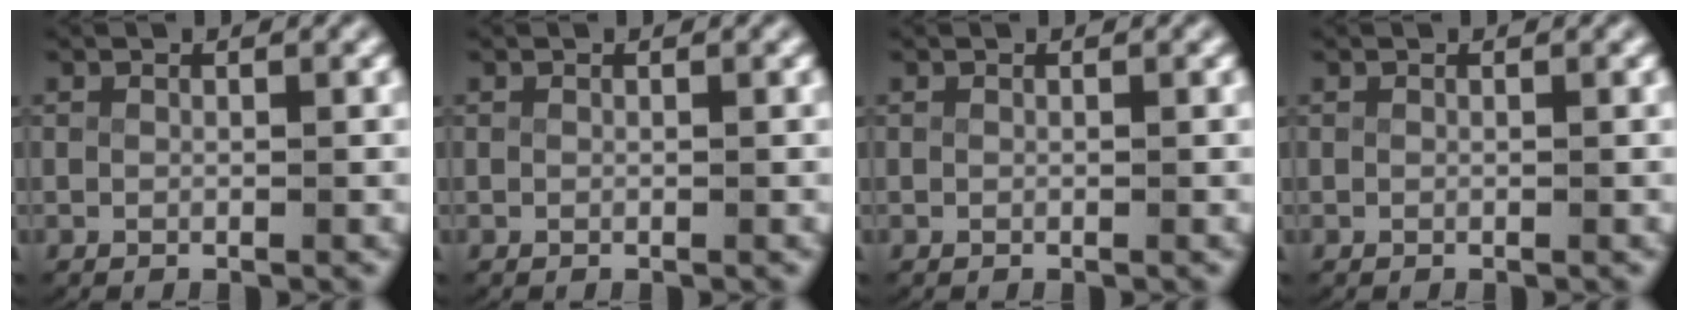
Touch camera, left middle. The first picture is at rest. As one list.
[{"total": 0.6, "force": [-0.1, -0.5, -0.2], "torque": [0.002, -0.011, 0.007]}, {"total": 0.0}, {"total": 0.0}]